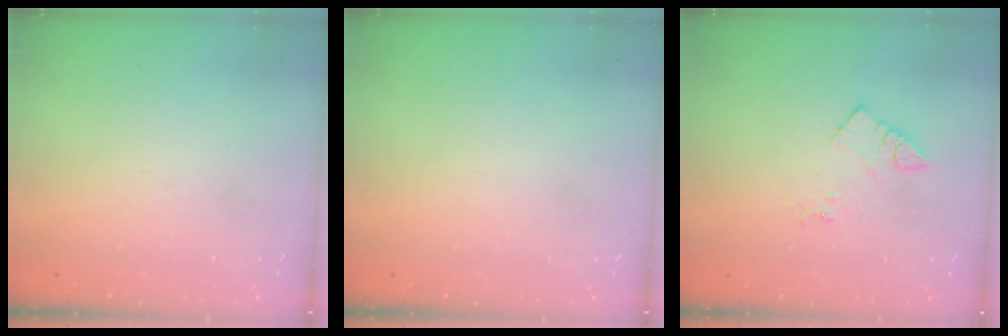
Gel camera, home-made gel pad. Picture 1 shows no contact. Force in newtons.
{"total": 0.0}
{"total": 5.2, "press": 5.2, "slide": 0.7}